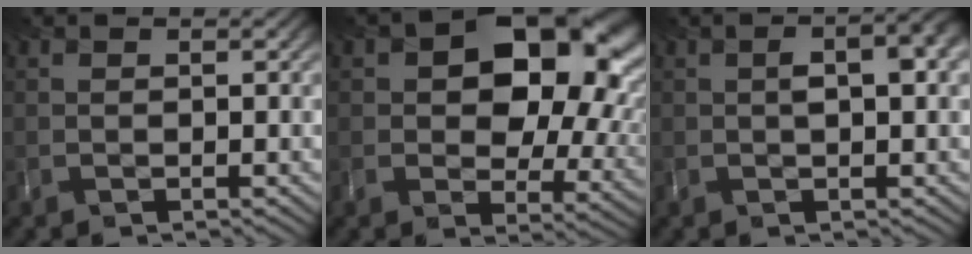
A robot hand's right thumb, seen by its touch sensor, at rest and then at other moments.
{"total": 15.0, "force": [4.5, 9.6, 10.7], "torque": [-0.132, -0.009, 0.084]}
{"total": 4.0, "force": [0.7, 1.4, 3.7], "torque": [-0.059, 0.003, 0.011]}